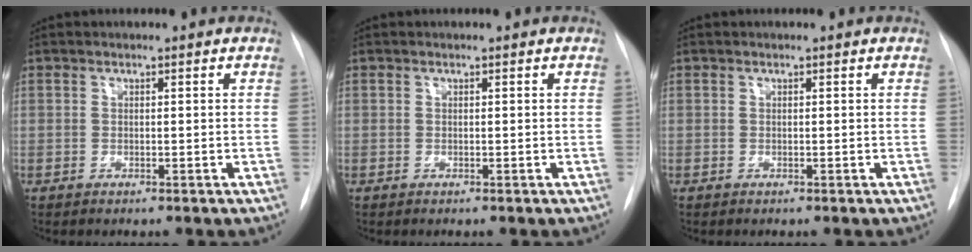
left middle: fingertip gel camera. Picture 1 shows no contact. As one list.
[{"total": 0.0}, {"total": 0.0}]